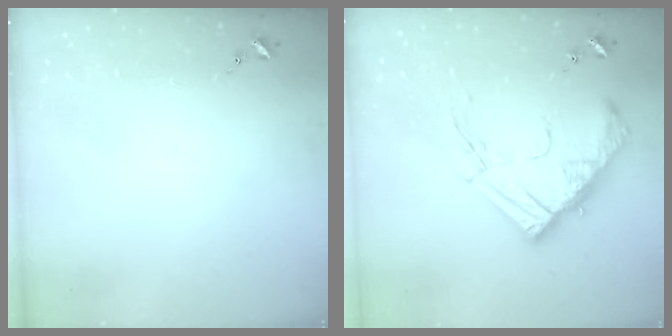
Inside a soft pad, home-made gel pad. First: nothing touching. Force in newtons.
{"total": 18.4, "press": 18.3, "slide": 2.0}